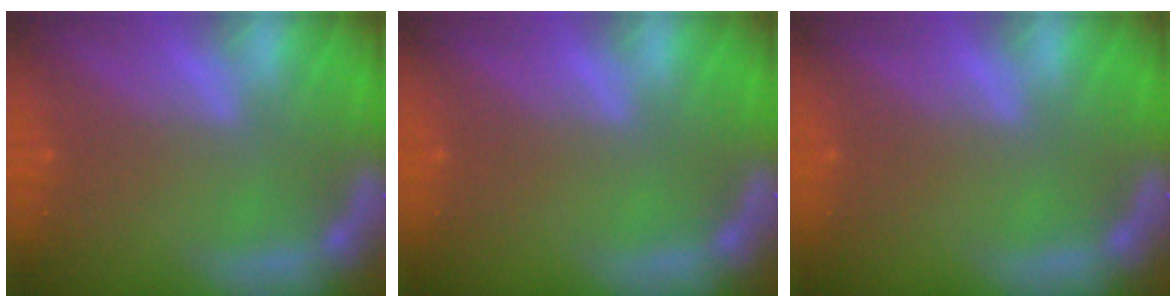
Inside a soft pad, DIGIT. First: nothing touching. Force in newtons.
{"total": 0.0}
{"total": 0.0}